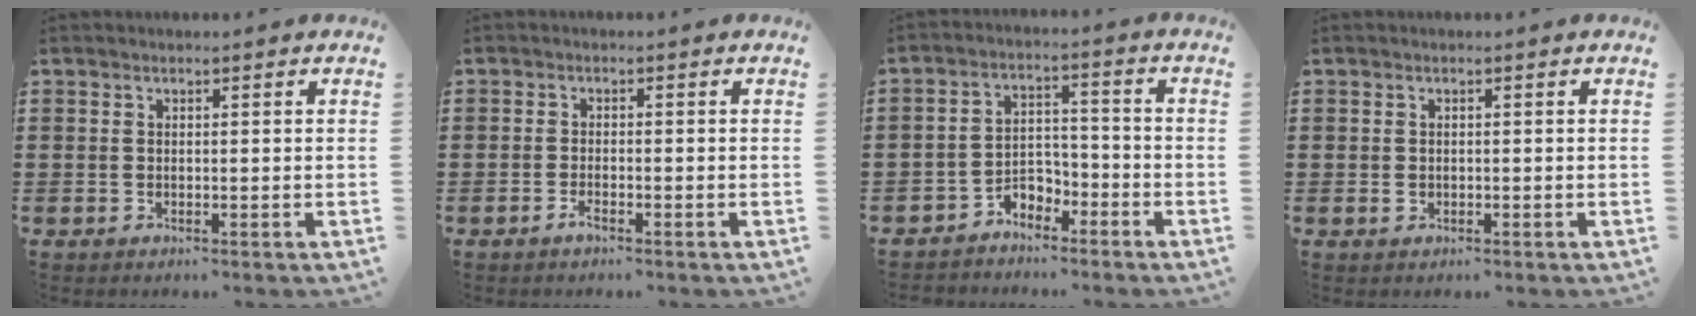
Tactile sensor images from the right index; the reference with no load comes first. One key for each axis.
{"total": 1.4, "fx": -1.0, "fy": 0.1, "fz": 1.0, "tx": -0.028, "ty": -0.011, "tz": -0.018}
{"total": 3.8, "fx": -3.1, "fy": 2.1, "fz": 0.9, "tx": -0.022, "ty": 0.014, "tz": -0.062}
{"total": 0.8, "fx": -0.3, "fy": 0.5, "fz": 0.5, "tx": -0.012, "ty": 0.001, "tz": -0.006}